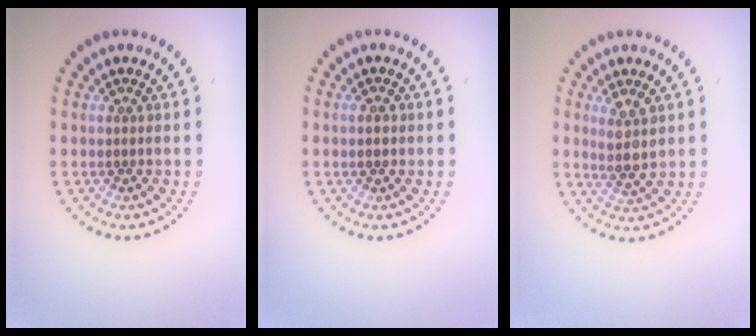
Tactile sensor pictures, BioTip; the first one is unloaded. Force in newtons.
{"total": 1.7, "press": 1.7, "slide": 0.1}
{"total": 2.5, "press": 2.2, "slide": 1.2}